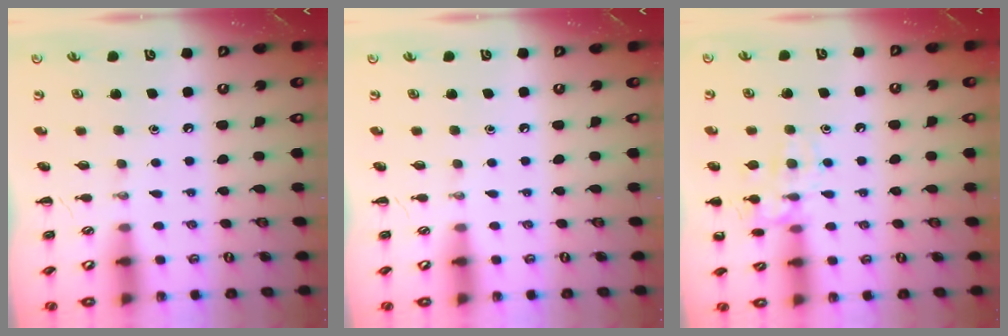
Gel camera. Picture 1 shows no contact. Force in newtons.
{"total": 0.0}
{"total": 12.0, "press": 11.9, "slide": 0.7}